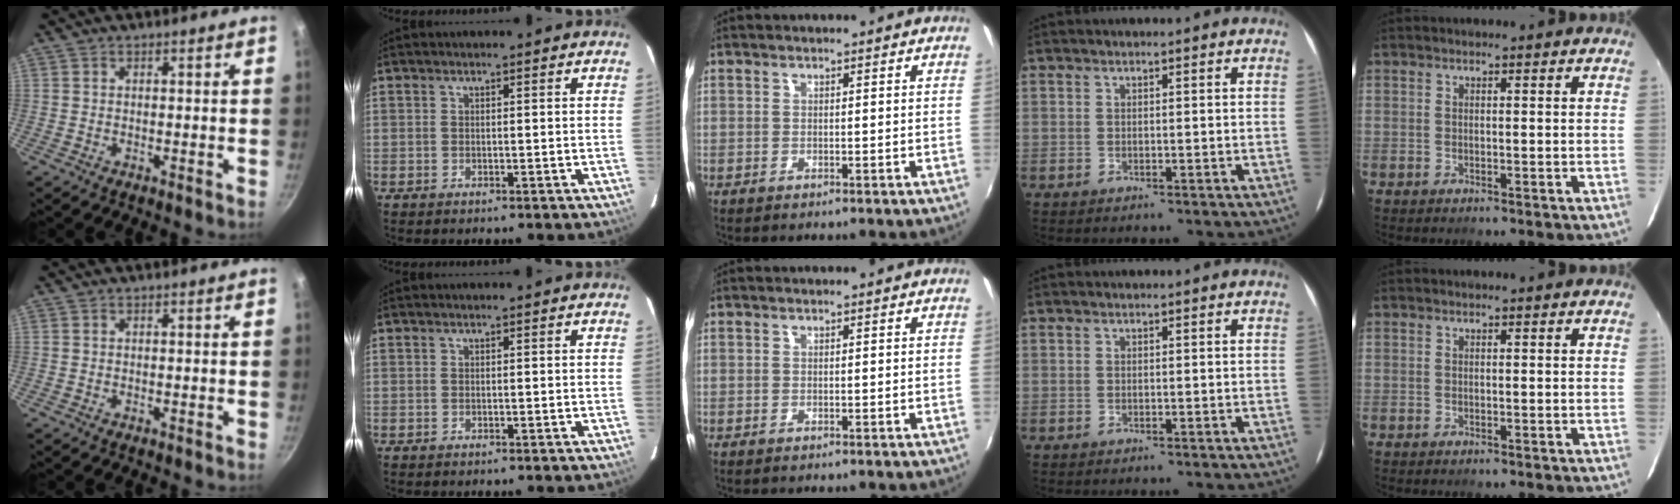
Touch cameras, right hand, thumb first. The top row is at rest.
{}